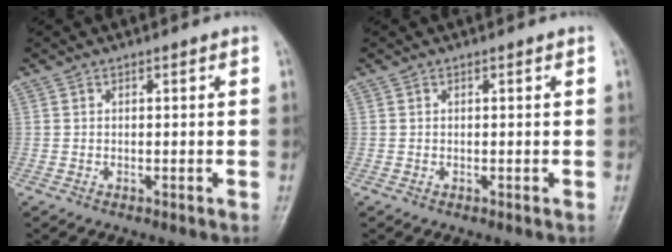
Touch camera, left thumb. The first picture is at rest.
{"total": 0.0}